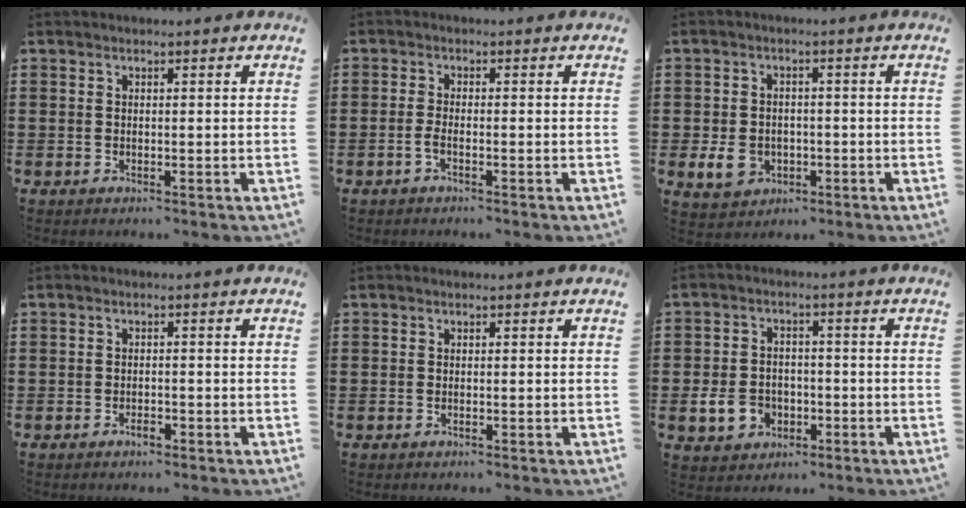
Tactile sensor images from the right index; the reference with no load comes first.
{"total": 1.6, "force": [-0.9, 0.1, 1.3], "torque": [-0.032, -0.005, -0.019]}
{"total": 4.7, "force": [-1.5, 3.6, 2.6], "torque": [-0.064, 0.000, -0.030]}
{"total": 1.3, "force": [-0.9, 0.4, 0.8], "torque": [-0.017, -0.004, -0.016]}
{"total": 0.0}
{"total": 5.3, "force": [-1.8, 4.2, 2.7], "torque": [-0.069, 0.005, -0.036]}